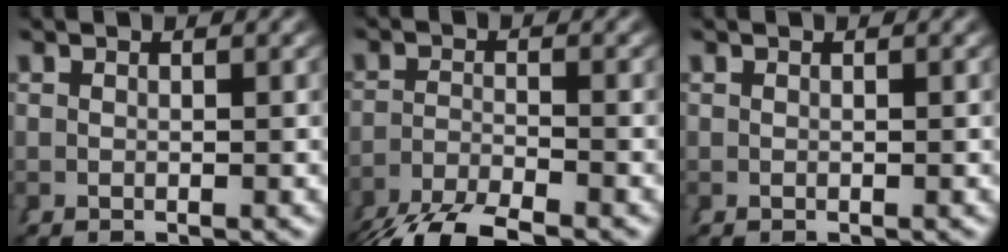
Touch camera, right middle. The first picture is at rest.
{"total": 5.5, "force": [-4.9, 0.8, 2.3], "torque": [-0.032, -0.007, -0.077]}
{"total": 0.0}